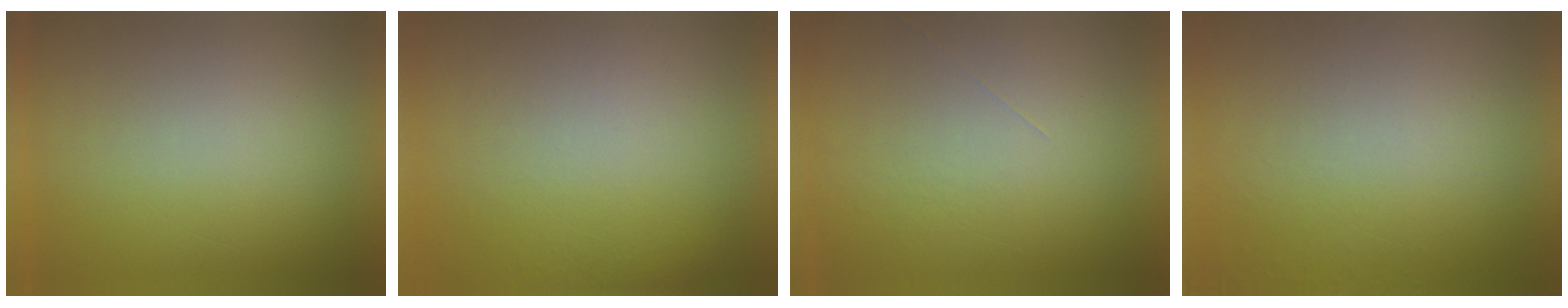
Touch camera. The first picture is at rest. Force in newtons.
{"total": 5.8}
{"total": 1.1}
{"total": 4.7}